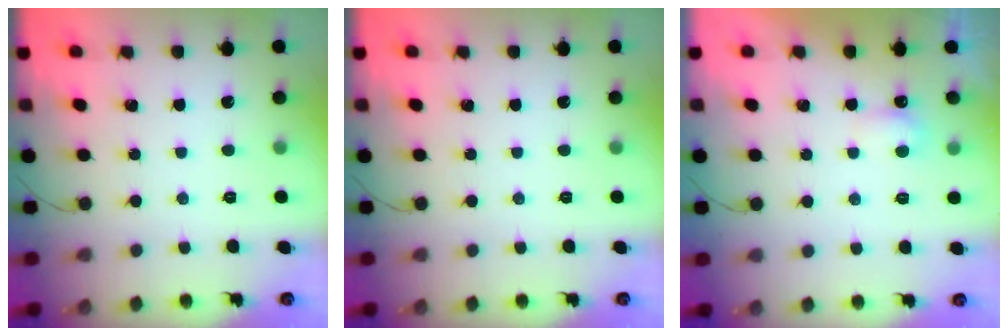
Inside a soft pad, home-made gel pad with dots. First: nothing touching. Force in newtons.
{"total": 0.0}
{"total": 3.3, "press": 3.2, "slide": 0.8}